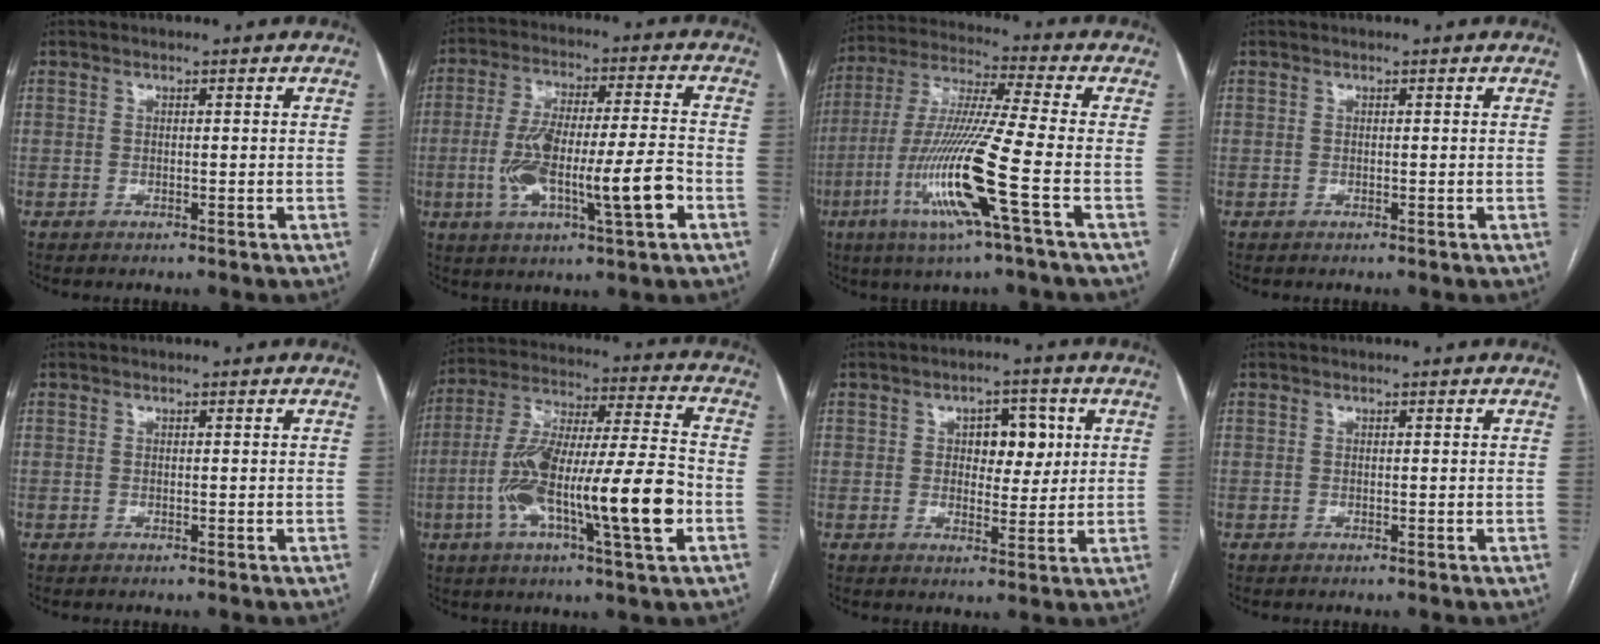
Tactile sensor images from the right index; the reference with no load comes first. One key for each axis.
{"total": 14.3, "fx": -3.8, "fy": 1.8, "fz": 13.6, "tx": -0.253, "ty": 0.009, "tz": -0.062}
{"total": 15.9, "fx": -5.5, "fy": -1.0, "fz": 14.9, "tx": -0.309, "ty": -0.019, "tz": -0.111}
{"total": 0.0}
{"total": 0.0}
{"total": 20.2, "fx": -5.4, "fy": 1.9, "fz": 19.3, "tx": -0.344, "ty": 0.002, "tz": -0.091}
{"total": 5.8, "fx": 1.5, "fy": 3.5, "fz": 4.4, "tx": -0.054, "ty": 0.012, "tz": 0.025}
{"total": 0.0}